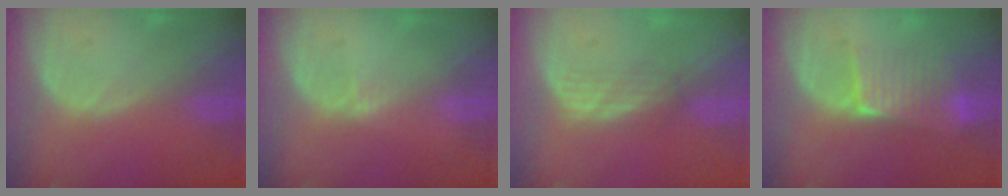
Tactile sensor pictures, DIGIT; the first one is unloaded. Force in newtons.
{"total": 0.8, "press": 0.8, "slide": 0.4}
{"total": 2.9, "press": 2.6, "slide": 1.4}
{"total": 6.5, "press": 6.1, "slide": 2.4}